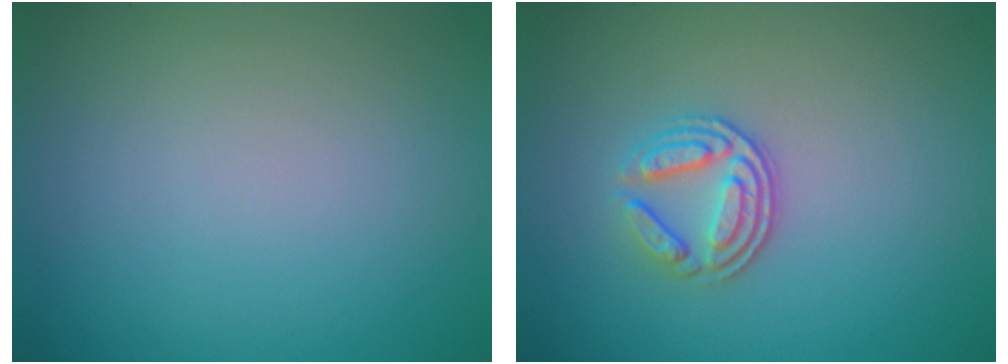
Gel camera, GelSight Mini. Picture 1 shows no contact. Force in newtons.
{"total": 3.0, "press": 2.5, "slide": 1.6}